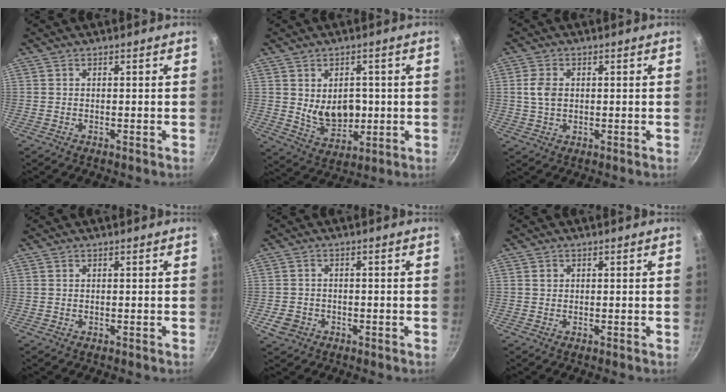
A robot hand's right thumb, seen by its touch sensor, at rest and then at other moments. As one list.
[{"total": 9.0, "force": [0.4, 6.4, 6.3], "torque": [-0.074, -0.019, 0.021]}, {"total": 4.4, "force": [0.6, 3.0, 3.1], "torque": [-0.058, 0.002, 0.010]}, {"total": 0.0}, {"total": 3.8, "force": [-1.5, 3.2, 1.5], "torque": [-0.025, 0.015, -0.019]}, {"total": 1.0, "force": [0.3, 0.9, 0.4], "torque": [-0.004, 0.002, 0.004]}]